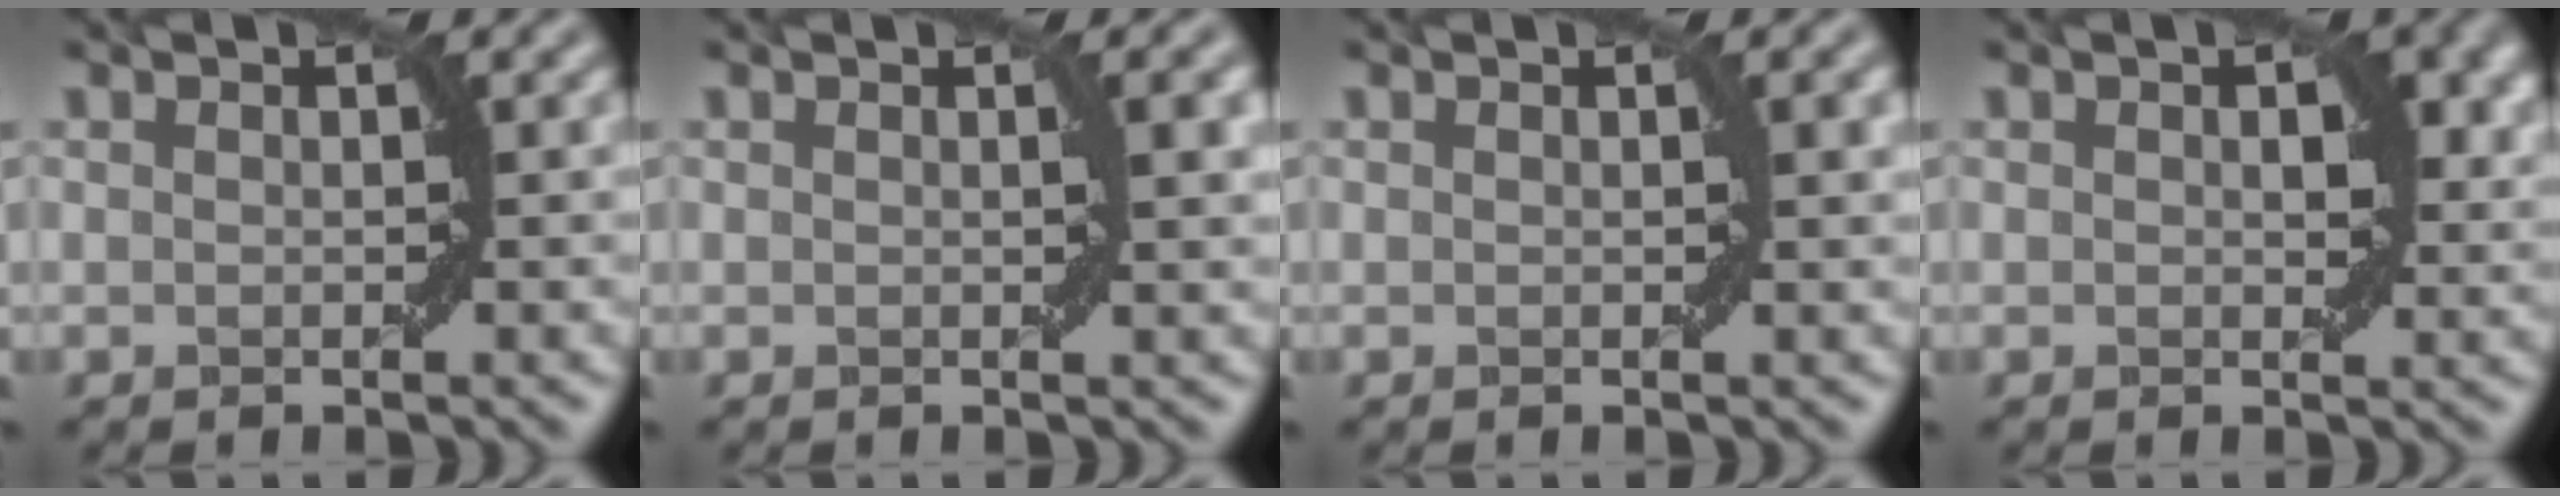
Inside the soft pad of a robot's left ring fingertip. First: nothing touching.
{"total": 2.0, "force": [0.5, 0.3, 1.9], "torque": [-0.020, 0.005, 0.009]}
{"total": 1.2, "force": [0.4, 0.1, 1.1], "torque": [-0.013, 0.002, 0.007]}
{"total": 3.2, "force": [0.8, 1.7, 2.5], "torque": [-0.031, -0.001, 0.014]}